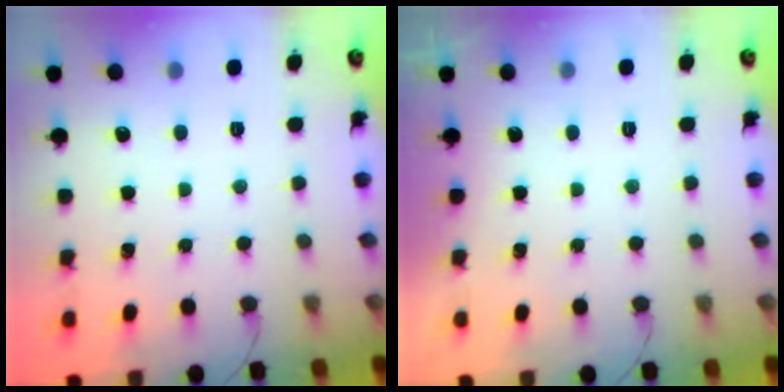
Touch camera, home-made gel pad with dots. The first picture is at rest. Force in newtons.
{"total": 0.0}